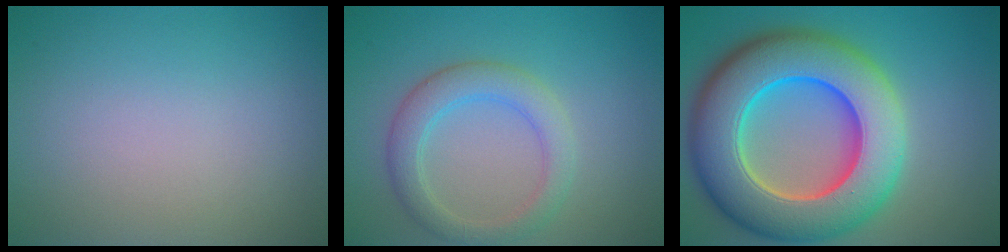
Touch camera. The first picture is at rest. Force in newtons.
{"total": 3.6, "press": 3.6, "slide": 0.1}
{"total": 13.6, "press": 13.6, "slide": 0.7}